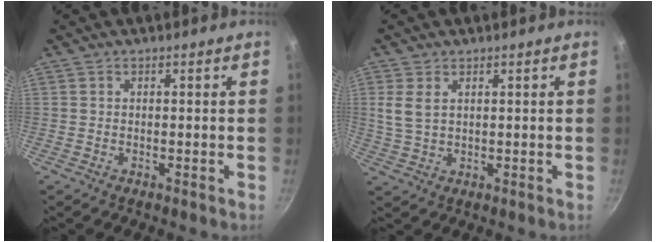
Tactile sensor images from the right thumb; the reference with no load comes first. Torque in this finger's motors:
{"motor_torque": [-1.01, 0.29, 0.06, 0.00, 0.01]}